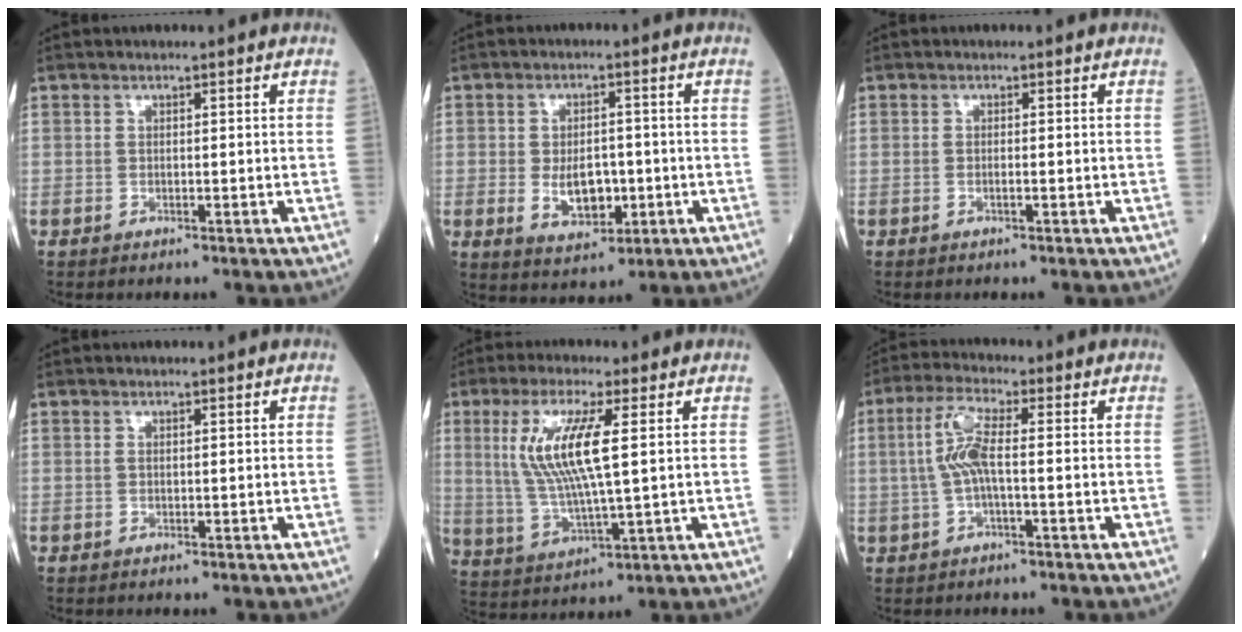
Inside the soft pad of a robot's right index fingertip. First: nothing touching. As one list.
[{"total": 6.5, "force": [-1.2, 3.5, 5.3], "torque": [-0.093, -0.003, -0.011]}, {"total": 0.8, "force": [-0.2, 0.0, 0.7], "torque": [-0.016, 0.000, -0.004]}, {"total": 0.0}, {"total": 10.7, "force": [2.5, 1.1, 10.4], "torque": [-0.228, -0.001, 0.051]}, {"total": 6.0, "force": [0.0, 0.9, 5.9], "torque": [-0.131, 0.013, -0.003]}]